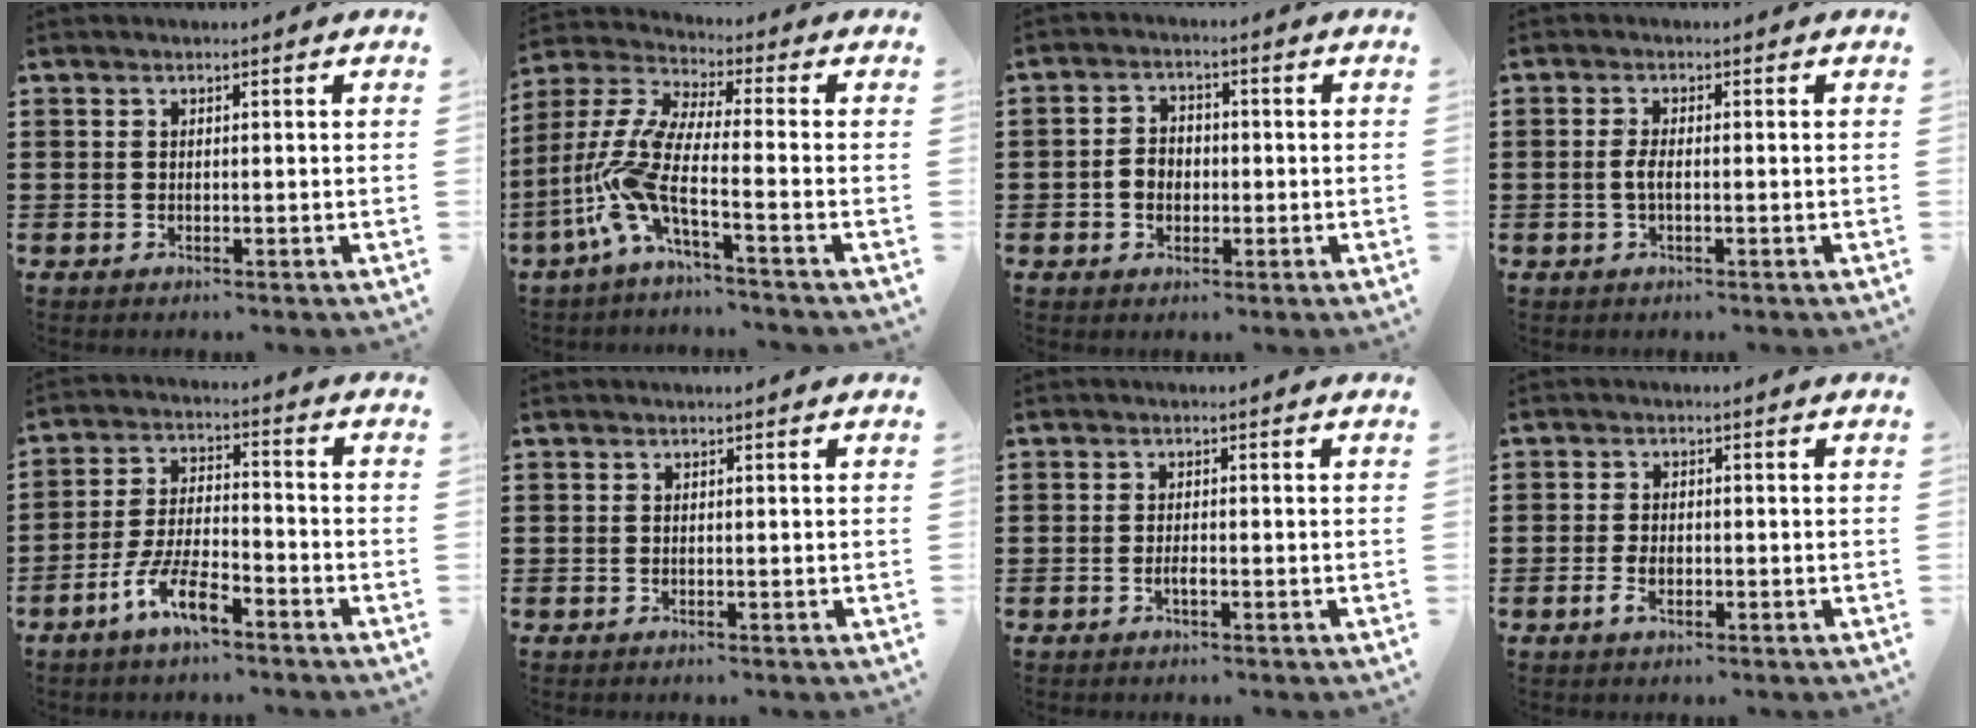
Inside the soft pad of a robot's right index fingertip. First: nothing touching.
{"total": 8.9, "force": [-4.1, 2.1, 7.6], "torque": [-0.207, -0.024, -0.092]}
{"total": 3.1, "force": [-0.5, 2.6, 1.5], "torque": [-0.035, 0.009, -0.014]}
{"total": 2.3, "force": [-0.5, 0.5, 2.2], "torque": [-0.056, -0.008, -0.013]}
{"total": 8.1, "force": [-5.2, 2.3, 5.7], "torque": [-0.132, -0.001, -0.102]}
{"total": 0.0}
{"total": 1.4, "force": [-0.7, 0.4, 1.2], "torque": [-0.023, -0.003, -0.011]}
{"total": 2.5, "force": [-0.9, 1.2, 2.0], "torque": [-0.047, -0.005, -0.017]}